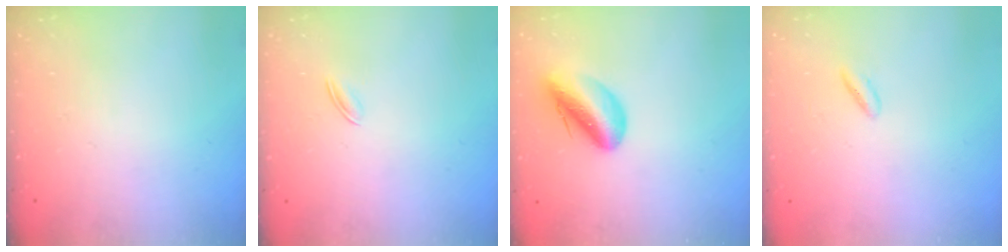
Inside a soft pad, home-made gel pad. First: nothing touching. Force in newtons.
{"total": 1.6, "press": 1.5, "slide": 0.5}
{"total": 11.3, "press": 10.8, "slide": 3.3}
{"total": 1.8, "press": 1.6, "slide": 0.8}